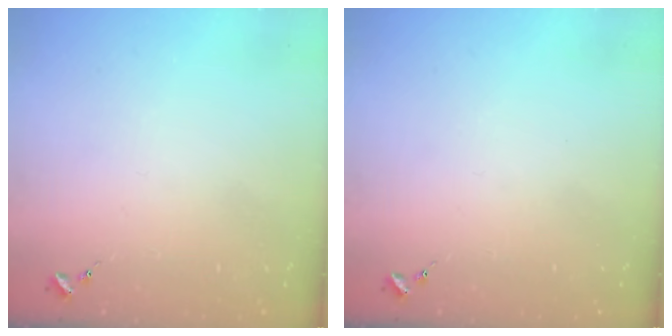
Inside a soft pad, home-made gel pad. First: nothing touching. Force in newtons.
{"total": 0.0}